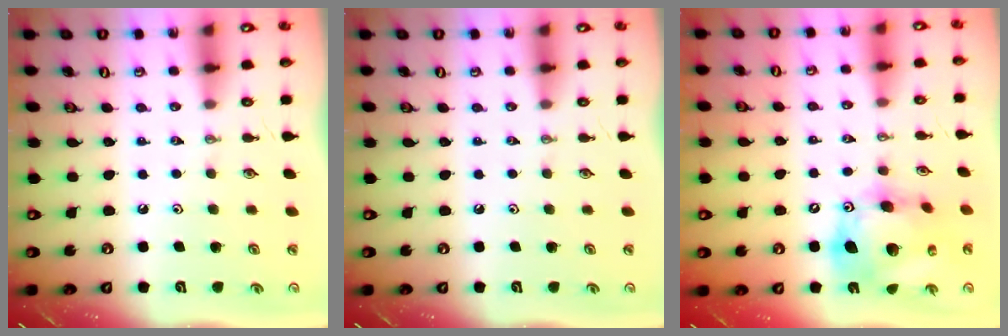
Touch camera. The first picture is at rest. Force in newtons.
{"total": 0.0}
{"total": 18.7, "press": 18.5, "slide": 2.3}